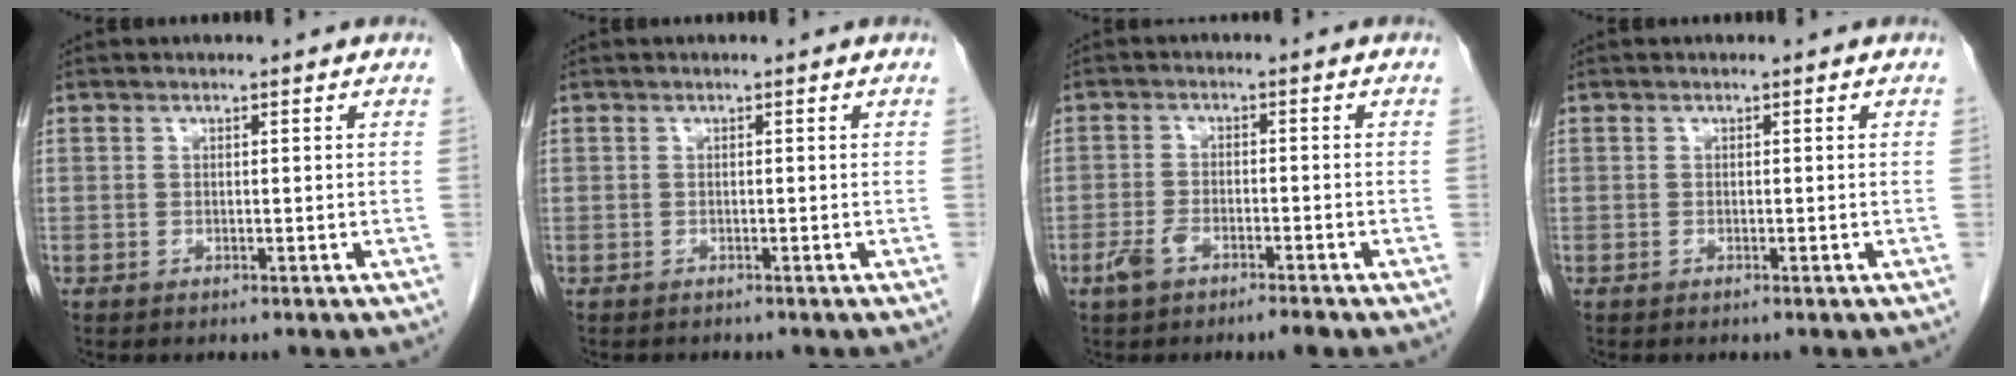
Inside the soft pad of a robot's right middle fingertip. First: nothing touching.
{"total": 0.7, "force": [-0.5, 0.4, -0.1], "torque": [-0.011, 0.001, -0.012]}
{"total": 4.5, "force": [-2.9, 1.2, 3.2], "torque": [-0.066, 0.001, -0.048]}
{"total": 0.0}